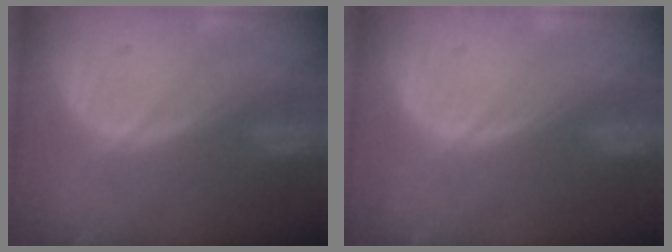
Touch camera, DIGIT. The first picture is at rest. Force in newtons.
{"total": 0.0}